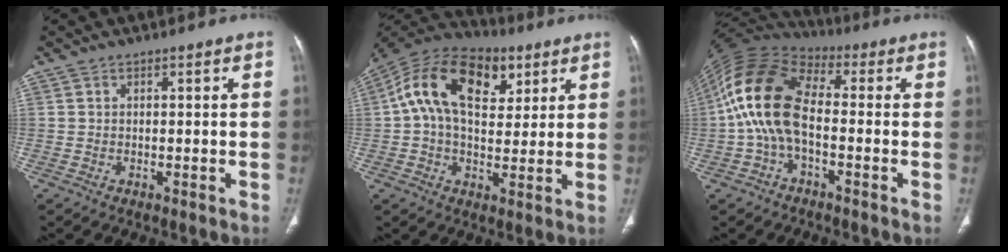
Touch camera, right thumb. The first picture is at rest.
{"total": 18.7, "force": [5.9, 11.5, 13.5], "torque": [-0.220, 0.010, 0.086]}
{"total": 15.0, "force": [-1.3, 8.5, 12.3], "torque": [-0.245, 0.035, -0.037]}